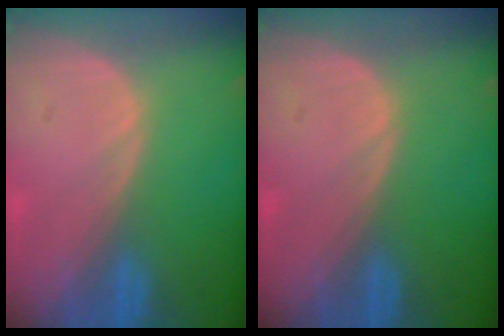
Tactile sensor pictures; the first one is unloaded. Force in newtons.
{"total": 0.0}